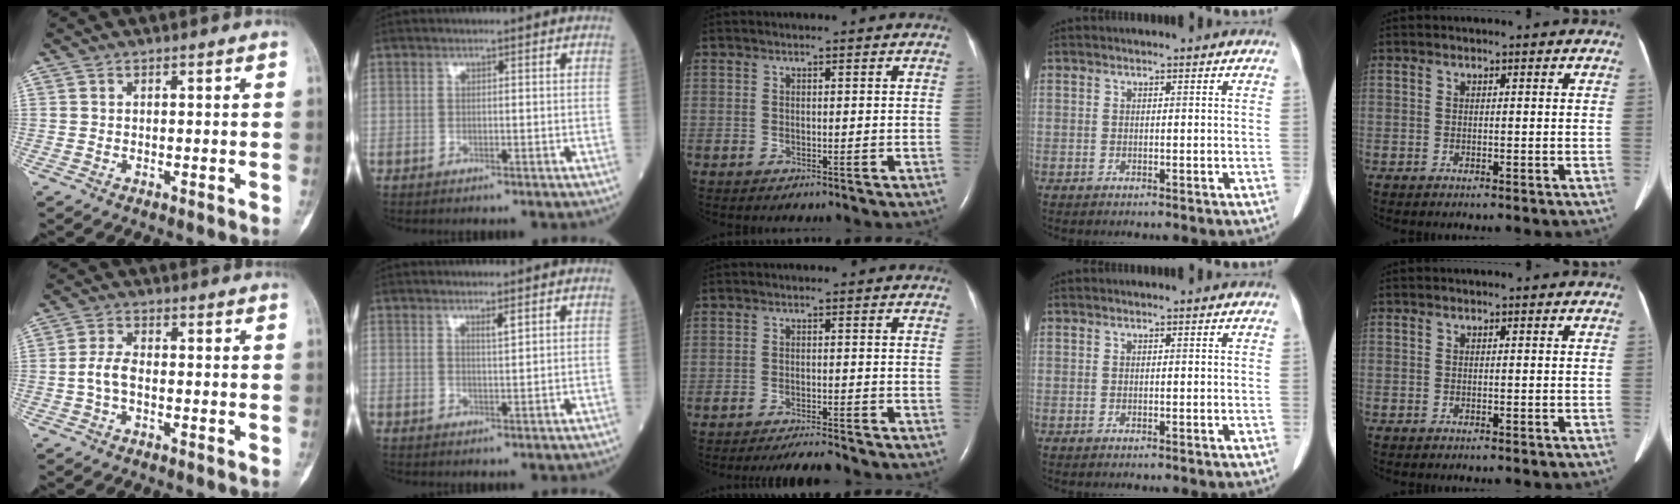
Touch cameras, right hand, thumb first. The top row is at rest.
{"thumb": {"total": 4.0, "force": [-0.9, 2.2, 3.2], "torque": [-0.067, 0.015, -0.023]}, "index": {"total": 1.6, "force": [1.0, 0.0, 1.2], "torque": [-0.023, -0.003, 0.018]}, "middle": {"total": 4.5, "force": [-4.2, -0.3, 1.3], "torque": [-0.024, -0.014, -0.067]}}